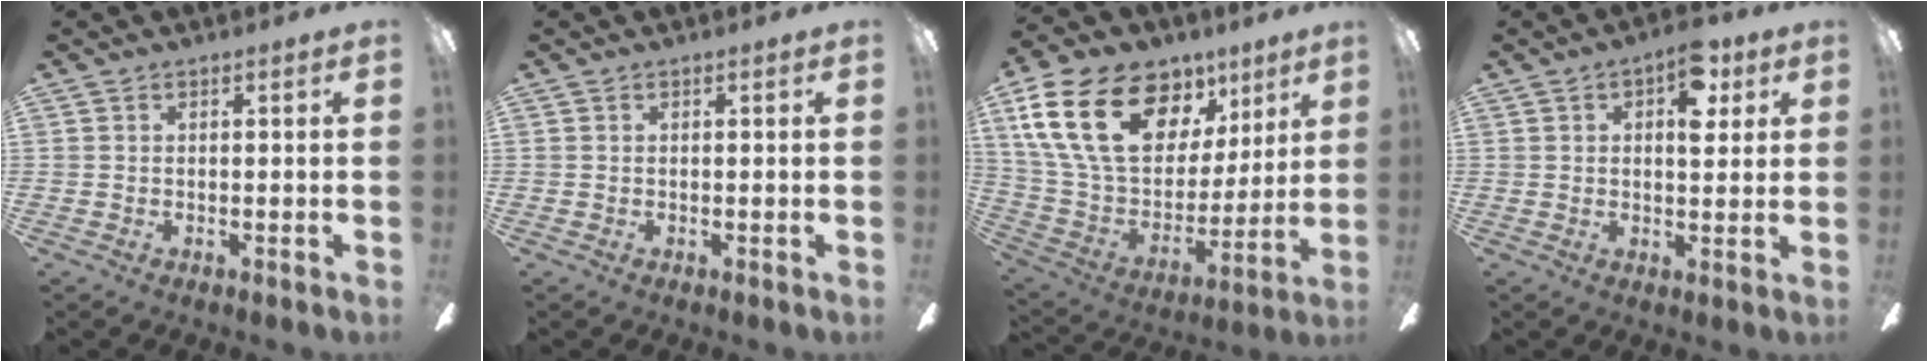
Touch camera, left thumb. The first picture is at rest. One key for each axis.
{"total": 0.0}
{"total": 25.4, "fx": 12.1, "fy": 15.9, "fz": 15.7, "tx": -0.293, "ty": -0.044, "tz": 0.223}
{"total": 9.3, "fx": 4.0, "fy": 4.7, "fz": 6.9, "tx": -0.082, "ty": -0.012, "tz": 0.062}